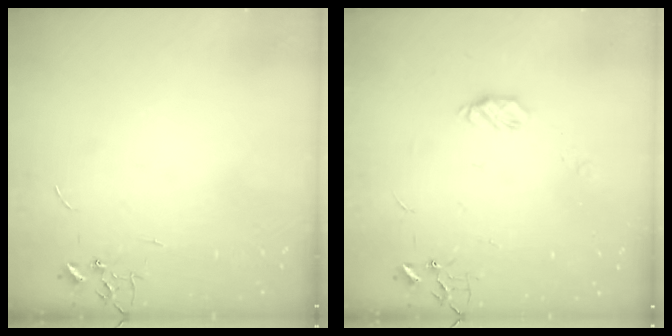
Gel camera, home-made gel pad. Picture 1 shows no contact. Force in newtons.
{"total": 5.5, "press": 5.5, "slide": 0.4}